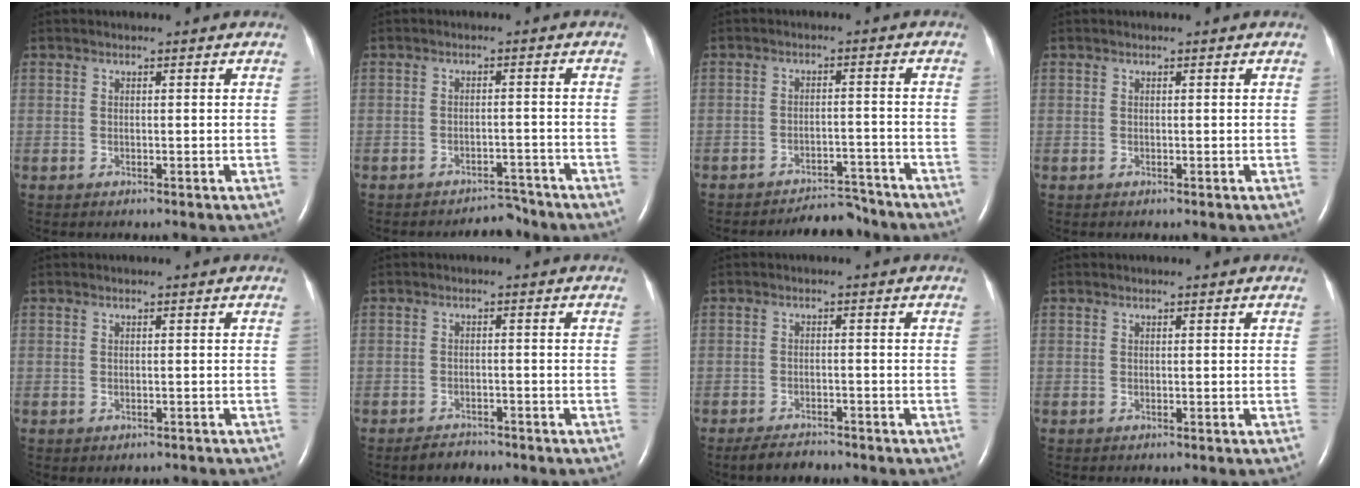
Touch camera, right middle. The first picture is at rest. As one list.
[{"total": 3.6, "force": [-3.5, 0.8, -0.1], "torque": [0.004, 0.000, -0.051]}, {"total": 6.1, "force": [-6.0, 1.1, 0.2], "torque": [0.001, 0.007, -0.090]}, {"total": 0.0}, {"total": 1.1, "force": [-0.8, 0.6, 0.3], "torque": [-0.006, -0.001, -0.008]}, {"total": 2.4, "force": [-2.1, 0.9, 0.5], "torque": [-0.018, -0.001, -0.031]}, {"total": 3.7, "force": [-3.3, 1.1, 1.3], "torque": [-0.030, -0.006, -0.054]}, {"total": 0.0}]